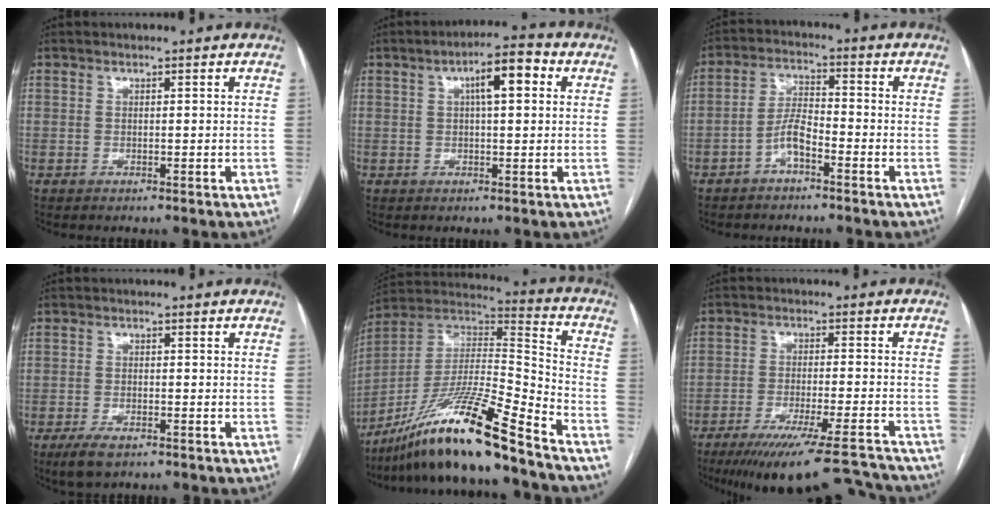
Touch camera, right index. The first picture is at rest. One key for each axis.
{"total": 6.7, "fx": 1.9, "fy": 1.6, "fz": 6.3, "tx": -0.101, "ty": 0.023, "tz": 0.025}
{"total": 4.7, "fx": -2.6, "fy": 1.4, "fz": 3.7, "tx": -0.076, "ty": 0.016, "tz": -0.051}
{"total": 3.8, "fx": -2.5, "fy": 1.3, "fz": 2.5, "tx": -0.054, "ty": -0.006, "tz": -0.040}
{"total": 20.5, "fx": -15.5, "fy": -0.3, "fz": 13.4, "tx": -0.261, "ty": -0.011, "tz": -0.286}
{"total": 19.2, "fx": -17.1, "fy": 1.4, "fz": 8.5, "tx": -0.094, "ty": -0.015, "tz": -0.241}